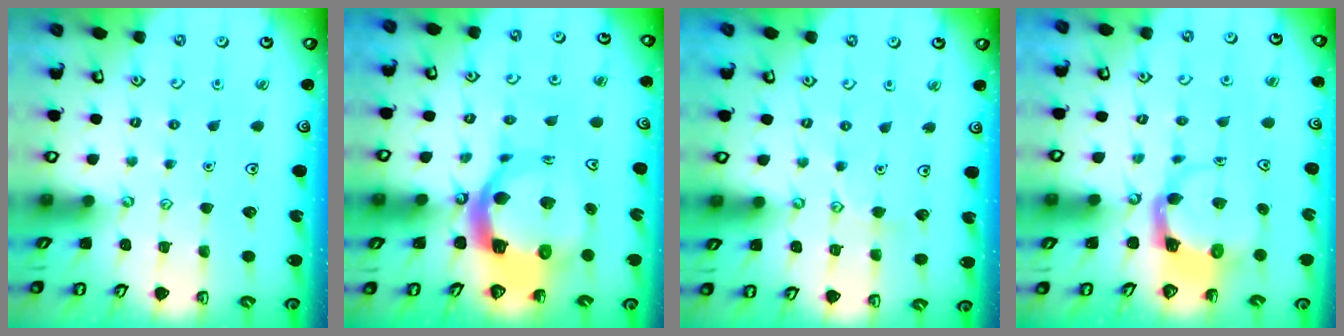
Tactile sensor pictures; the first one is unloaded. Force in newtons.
{"total": 12.6, "press": 12.5, "slide": 1.5}
{"total": 4.4, "press": 4.4, "slide": 0.4}
{"total": 3.8, "press": 3.8, "slide": 0.4}